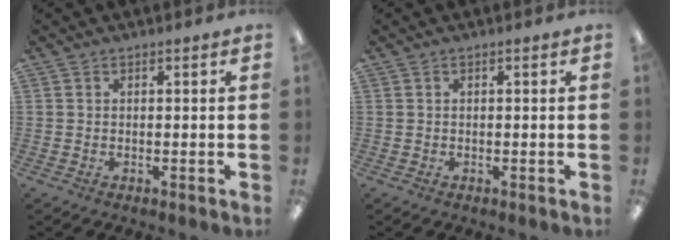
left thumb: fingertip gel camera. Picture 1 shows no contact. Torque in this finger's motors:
{"motor_torque": [0.00, 0.00, -0.04, 0.04, 0.00]}